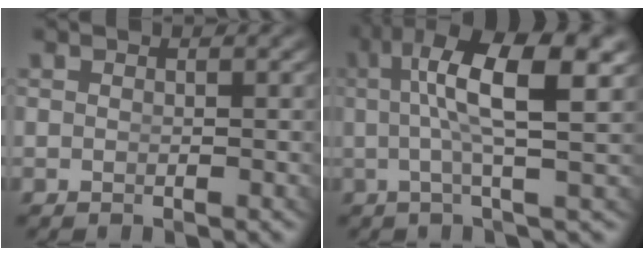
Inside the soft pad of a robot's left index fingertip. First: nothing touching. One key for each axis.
{"total": 8.8, "fx": 2.6, "fy": 2.6, "fz": 8.0, "tx": -0.142, "ty": 0.010, "tz": 0.037}